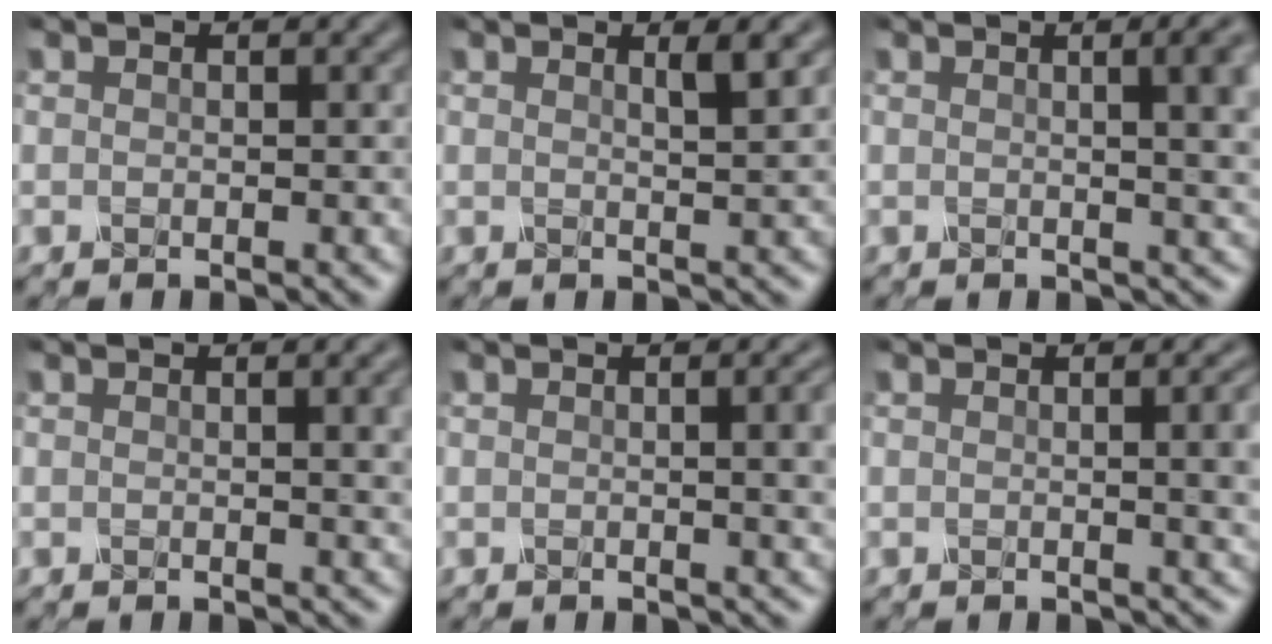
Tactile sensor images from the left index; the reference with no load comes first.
{"total": 1.4, "force": [0.7, 0.2, 1.3], "torque": [-0.010, 0.000, 0.005]}
{"total": 5.4, "force": [1.2, 2.1, 4.9], "torque": [-0.025, 0.010, 0.010]}
{"total": 3.3, "force": [0.9, 1.1, 3.0], "torque": [-0.035, 0.002, 0.014]}
{"total": 3.5, "force": [0.4, 1.1, 3.3], "torque": [-0.033, 0.003, 0.005]}
{"total": 3.7, "force": [0.4, 1.2, 3.5], "torque": [-0.030, 0.001, 0.004]}